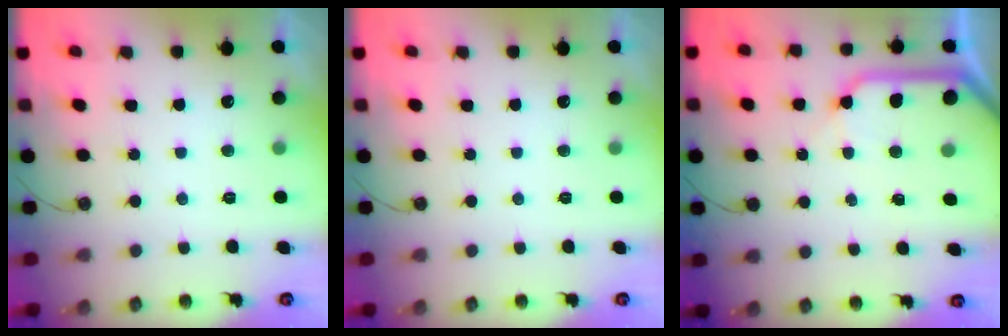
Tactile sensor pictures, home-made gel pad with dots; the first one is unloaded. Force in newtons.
{"total": 0.0}
{"total": 11.3, "press": 11.3, "slide": 1.1}